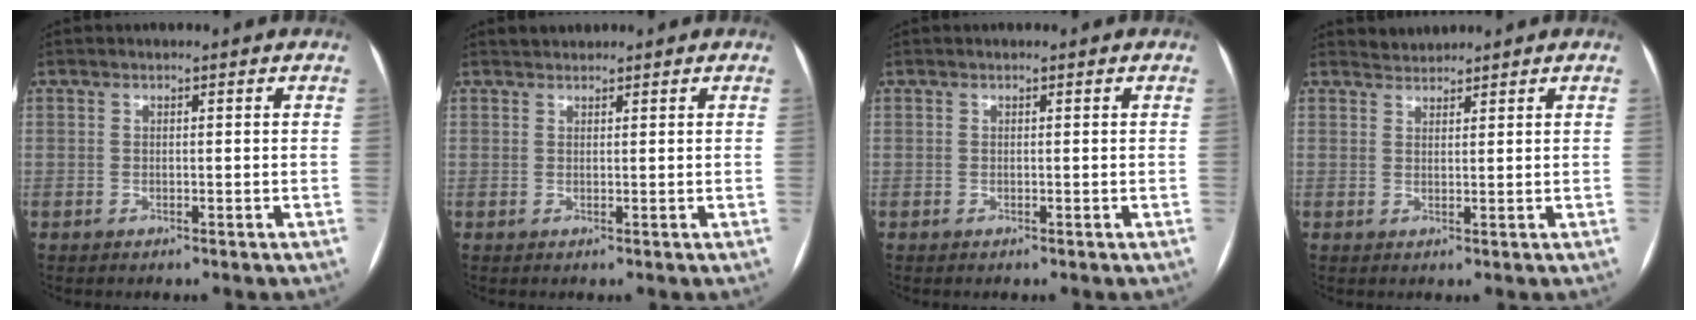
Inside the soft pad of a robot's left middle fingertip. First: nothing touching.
{"total": 1.2, "force": [1.1, 0.3, -0.2], "torque": [-0.006, 0.012, 0.022]}
{"total": 0.0}
{"total": 1.7, "force": [1.6, 0.1, -0.5], "torque": [0.001, 0.008, 0.032]}